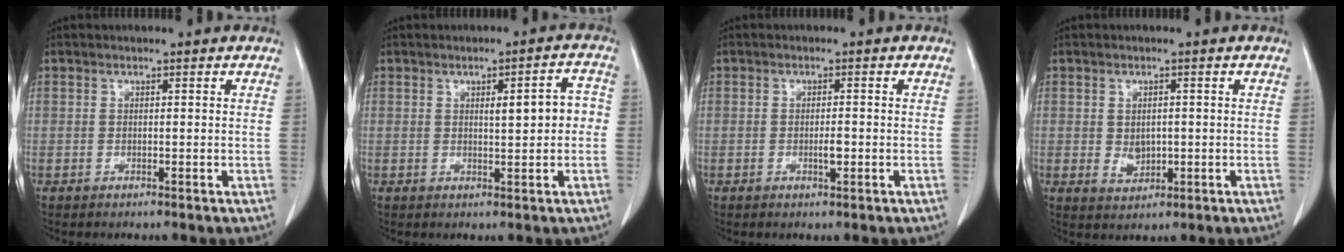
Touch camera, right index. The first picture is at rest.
{"total": 4.9, "force": [0.2, 1.3, 4.7], "torque": [-0.066, 0.015, 0.004]}
{"total": 1.8, "force": [-0.5, 0.4, 1.6], "torque": [-0.030, -0.001, -0.007]}
{"total": 3.0, "force": [-0.1, 2.2, 2.0], "torque": [-0.035, -0.001, 0.009]}